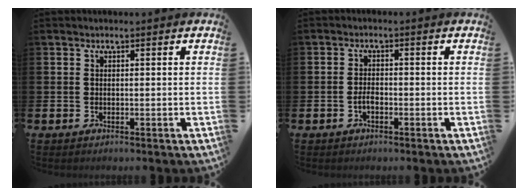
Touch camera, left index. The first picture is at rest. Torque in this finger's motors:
{"motor_torque": [0.34, 0.05, 0.01, 0.07]}